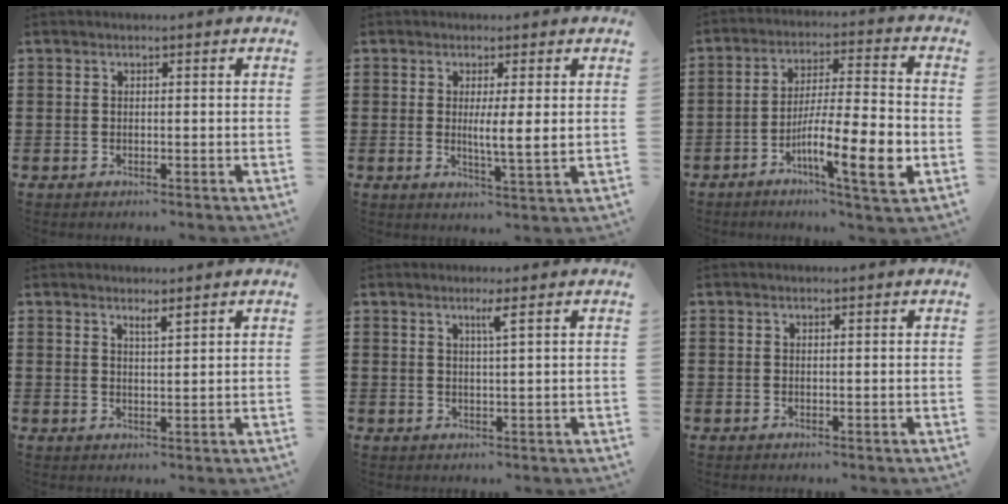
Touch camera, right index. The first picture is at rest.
{"total": 3.9, "force": [0.6, 0.2, 3.8], "torque": [-0.059, -0.011, 0.005]}
{"total": 11.7, "force": [-4.3, 1.6, 10.8], "torque": [-0.191, -0.002, -0.078]}
{"total": 1.7, "force": [1.4, 0.1, 1.0], "torque": [-0.012, -0.003, 0.022]}
{"total": 2.0, "force": [0.9, -0.4, 1.7], "torque": [-0.034, -0.006, 0.014]}
{"total": 0.0}